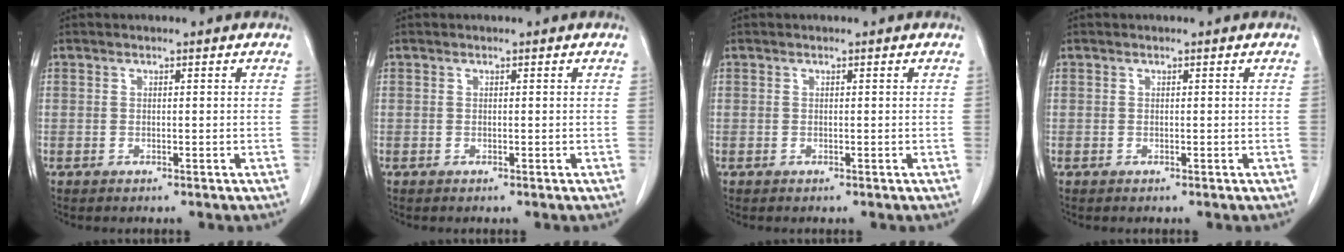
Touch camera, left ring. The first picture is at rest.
{"total": 0.0}
{"total": 0.0}
{"total": 0.0}